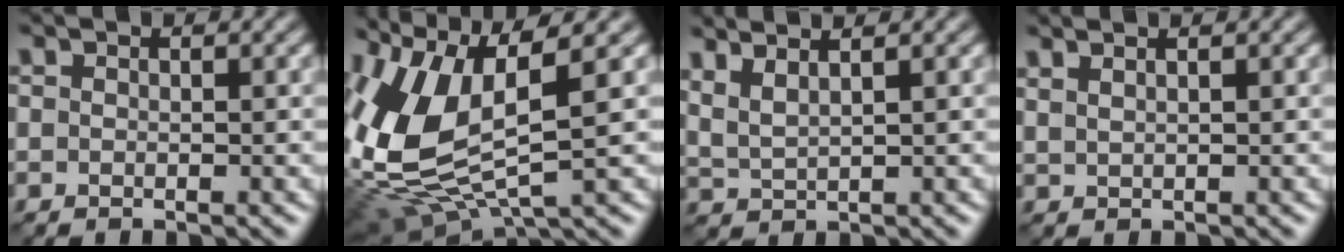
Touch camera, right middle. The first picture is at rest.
{"total": 9.7, "force": [1.6, 4.1, 8.6], "torque": [-0.205, -0.005, 0.038]}
{"total": 3.0, "force": [2.4, 0.6, 1.8], "torque": [-0.044, 0.022, 0.045]}
{"total": 1.0, "force": [0.9, 0.1, 0.5], "torque": [-0.013, 0.008, 0.028]}